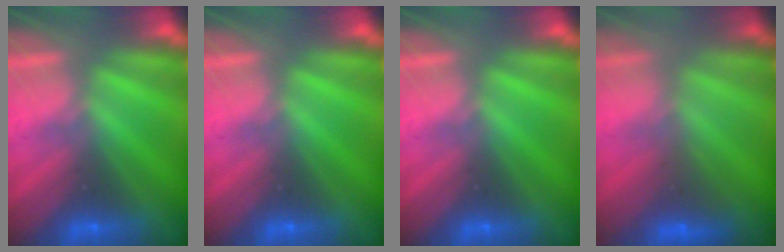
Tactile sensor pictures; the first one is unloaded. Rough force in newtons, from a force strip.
{"total": 0.0}
{"total": 0.0}
{"total": 2.5}